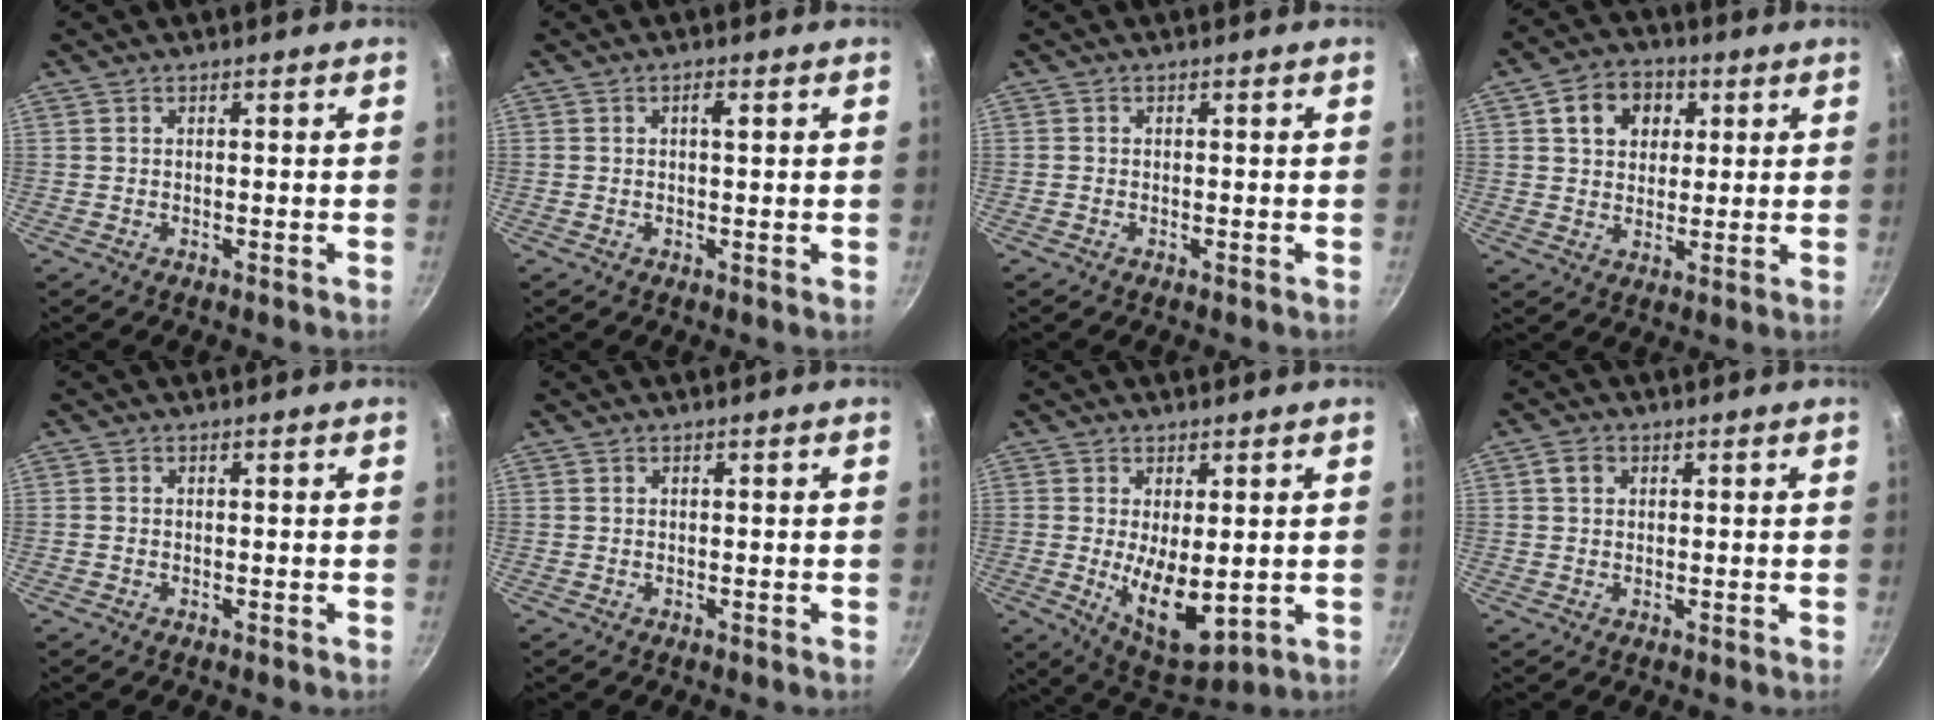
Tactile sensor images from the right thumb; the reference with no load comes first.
{"total": 1.9, "force": [0.5, 0.5, 1.7], "torque": [-0.029, 0.000, 0.007]}
{"total": 0.0}
{"total": 8.9, "force": [3.1, 7.0, 4.6], "torque": [-0.045, 0.004, 0.040]}
{"total": 0.5, "force": [-0.2, 0.5, 0.2], "torque": [-0.003, 0.001, -0.005]}
{"total": 0.0}
{"total": 10.8, "force": [-0.4, 4.7, 9.7], "torque": [-0.138, -0.027, 0.013]}
{"total": 2.2, "force": [0.7, 1.7, 1.1], "torque": [-0.013, 0.004, 0.010]}